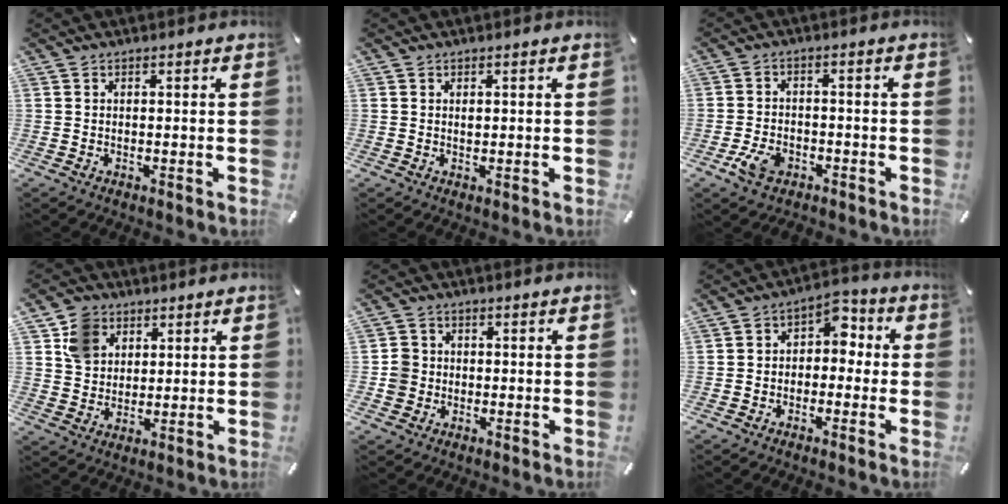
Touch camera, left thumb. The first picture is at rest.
{"total": 0.8, "force": [0.2, 0.5, 0.6], "torque": [-0.013, -0.001, 0.003]}
{"total": 5.5, "force": [-3.0, 3.5, 3.0], "torque": [-0.065, 0.013, -0.056]}
{"total": 8.3, "force": [3.7, 7.1, 2.4], "torque": [-0.046, 0.002, 0.072]}
{"total": 4.3, "force": [-0.8, 4.1, 0.9], "torque": [-0.011, 0.006, -0.013]}
{"total": 5.0, "force": [-0.7, 4.5, 2.2], "torque": [-0.030, 0.008, -0.020]}